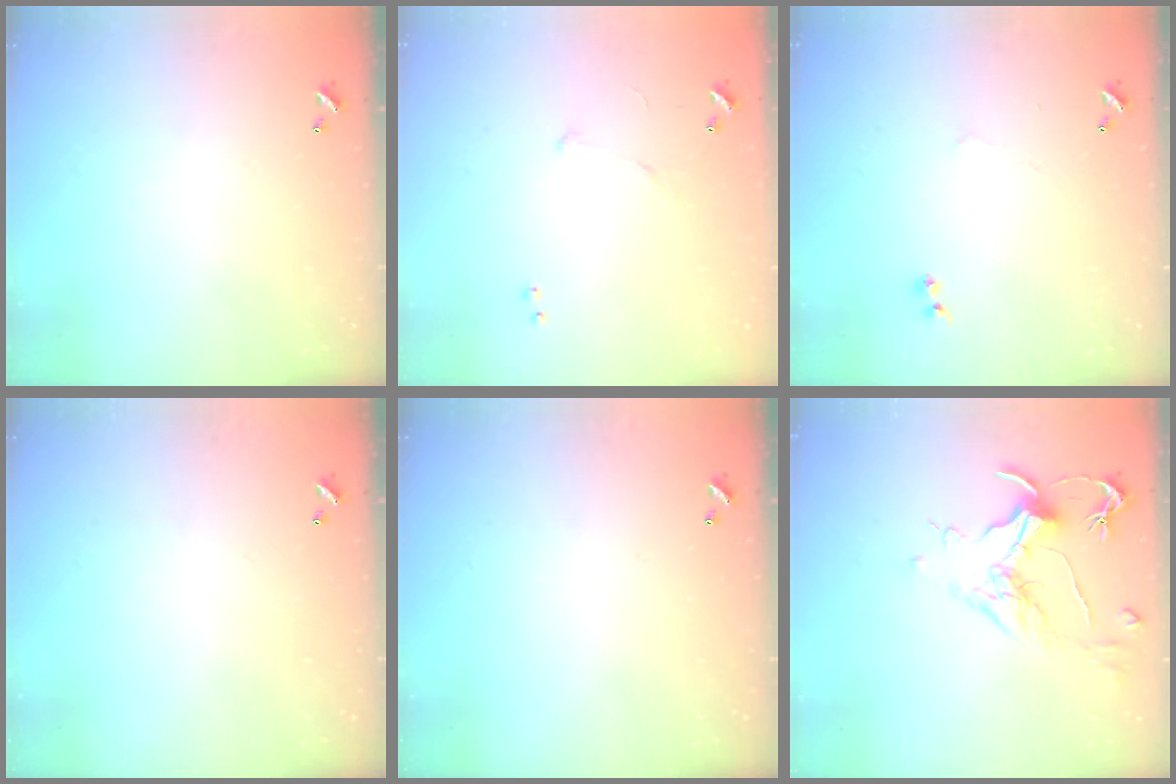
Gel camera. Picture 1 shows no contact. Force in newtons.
{"total": 6.6, "press": 6.5, "slide": 0.6}
{"total": 1.4, "press": 1.3, "slide": 0.4}
{"total": 0.0}
{"total": 0.0}
{"total": 1.8, "press": 1.5, "slide": 0.9}